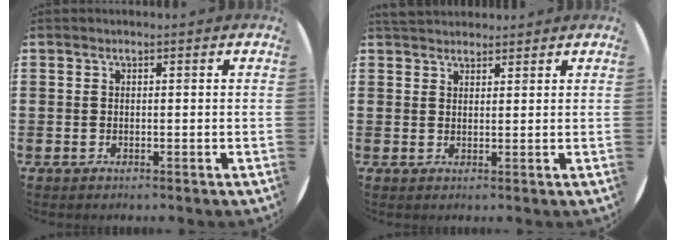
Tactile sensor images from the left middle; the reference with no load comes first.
{"total": 2.3, "force": [2.2, 0.6, 0.1], "torque": [-0.005, 0.000, 0.044]}